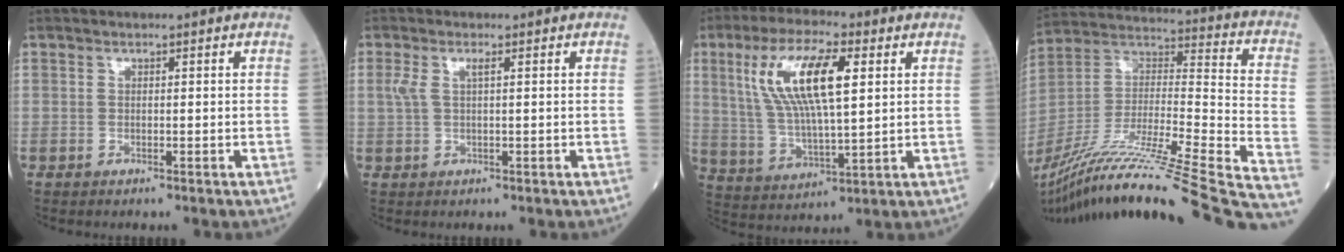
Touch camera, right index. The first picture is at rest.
{"total": 2.3, "force": [0.8, 0.5, 2.1], "torque": [-0.058, 0.018, 0.020]}
{"total": 13.8, "force": [4.2, 3.2, 12.7], "torque": [-0.261, 0.013, 0.080]}
{"total": 37.2, "force": [-30.7, 0.4, 21.1], "torque": [-0.285, -0.060, -0.477]}